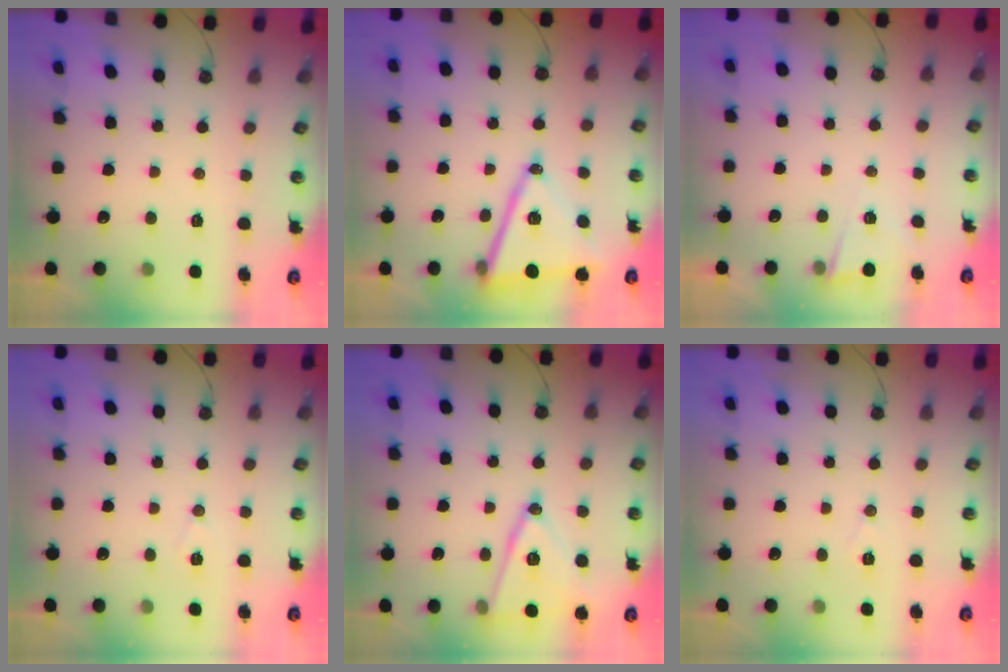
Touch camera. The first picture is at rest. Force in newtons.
{"total": 15.4, "press": 14.9, "slide": 3.9}
{"total": 2.8, "press": 2.3, "slide": 1.6}
{"total": 5.9, "press": 4.0, "slide": 4.4}
{"total": 15.6, "press": 15.2, "slide": 3.4}
{"total": 5.3, "press": 3.0, "slide": 4.4}